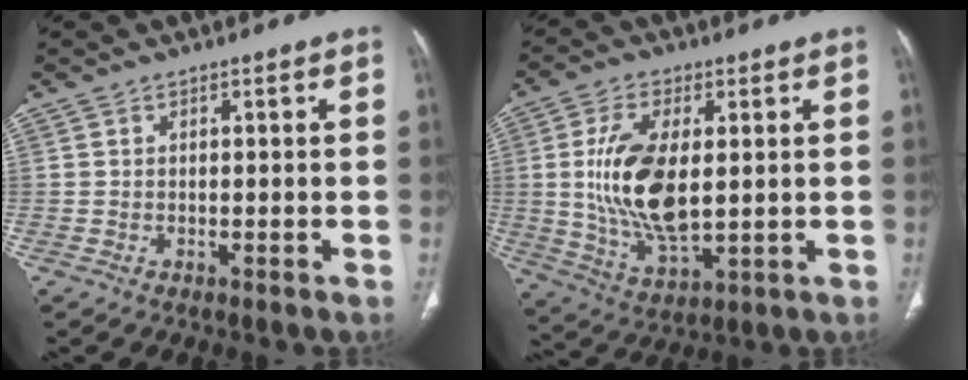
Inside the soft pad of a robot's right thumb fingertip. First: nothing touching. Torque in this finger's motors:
{"motor_torque": [1.60, 3.22, 1.97, -0.19, 0.55]}